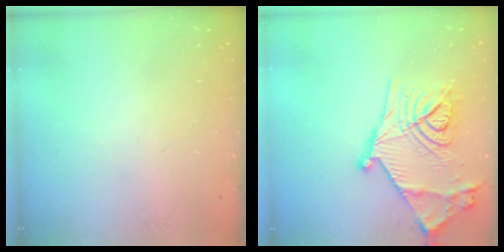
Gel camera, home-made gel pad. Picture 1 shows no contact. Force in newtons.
{"total": 22.3, "press": 22.3, "slide": 1.1}